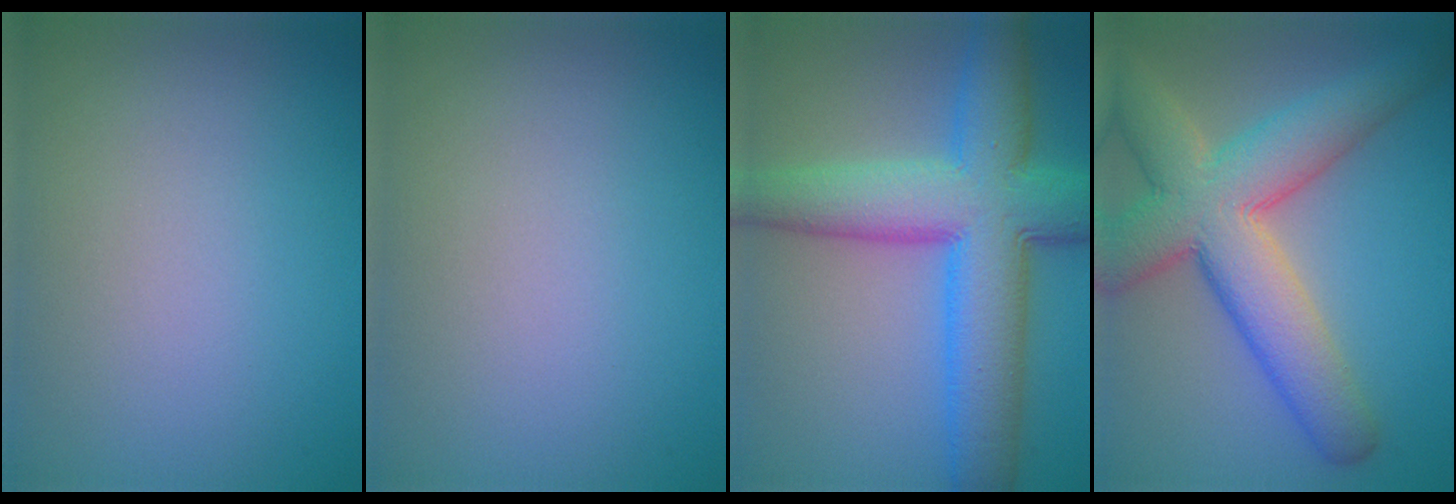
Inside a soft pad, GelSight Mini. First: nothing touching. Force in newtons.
{"total": 0.0}
{"total": 10.4, "press": 10.4, "slide": 0.3}
{"total": 9.6, "press": 9.6, "slide": 0.8}